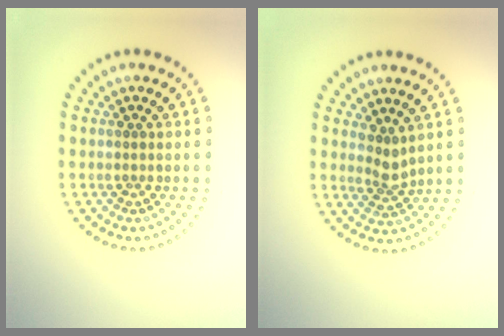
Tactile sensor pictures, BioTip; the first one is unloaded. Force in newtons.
{"total": 1.9, "press": 1.4, "slide": 1.3}